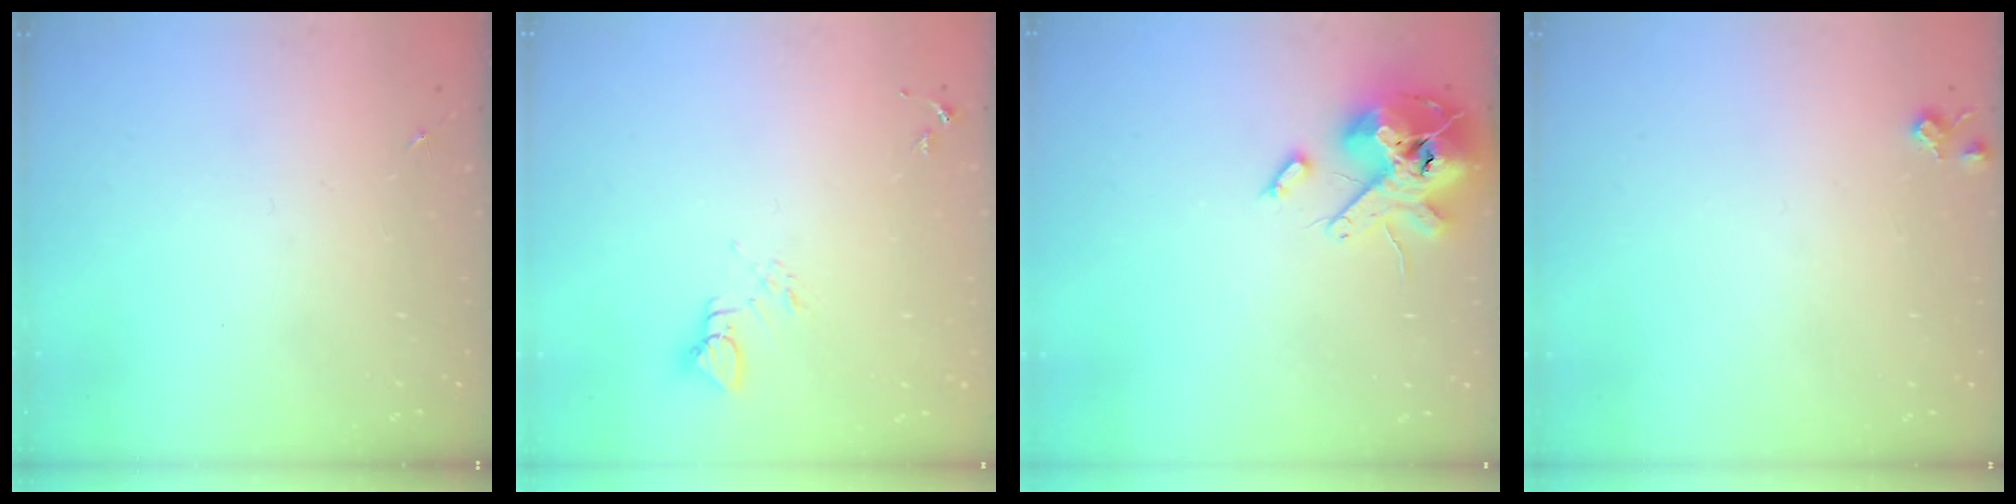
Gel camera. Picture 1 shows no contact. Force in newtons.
{"total": 3.7, "press": 3.7, "slide": 0.1}
{"total": 15.4, "press": 15.2, "slide": 2.6}
{"total": 5.7, "press": 5.6, "slide": 0.9}